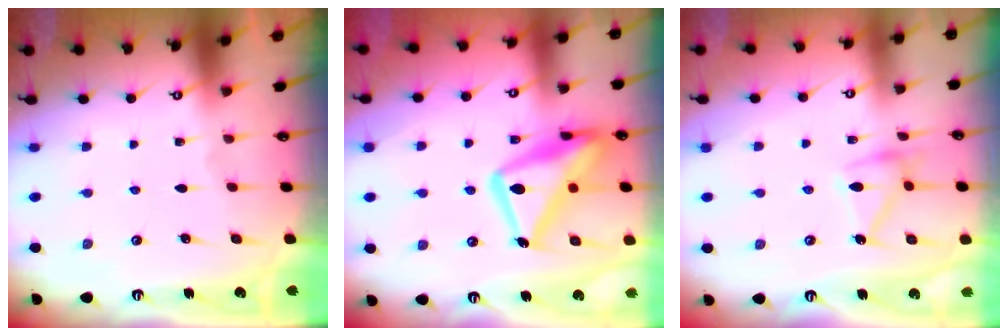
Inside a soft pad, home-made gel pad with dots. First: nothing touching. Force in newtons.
{"total": 20.5, "press": 20.4, "slide": 1.7}
{"total": 12.7, "press": 12.7, "slide": 0.3}